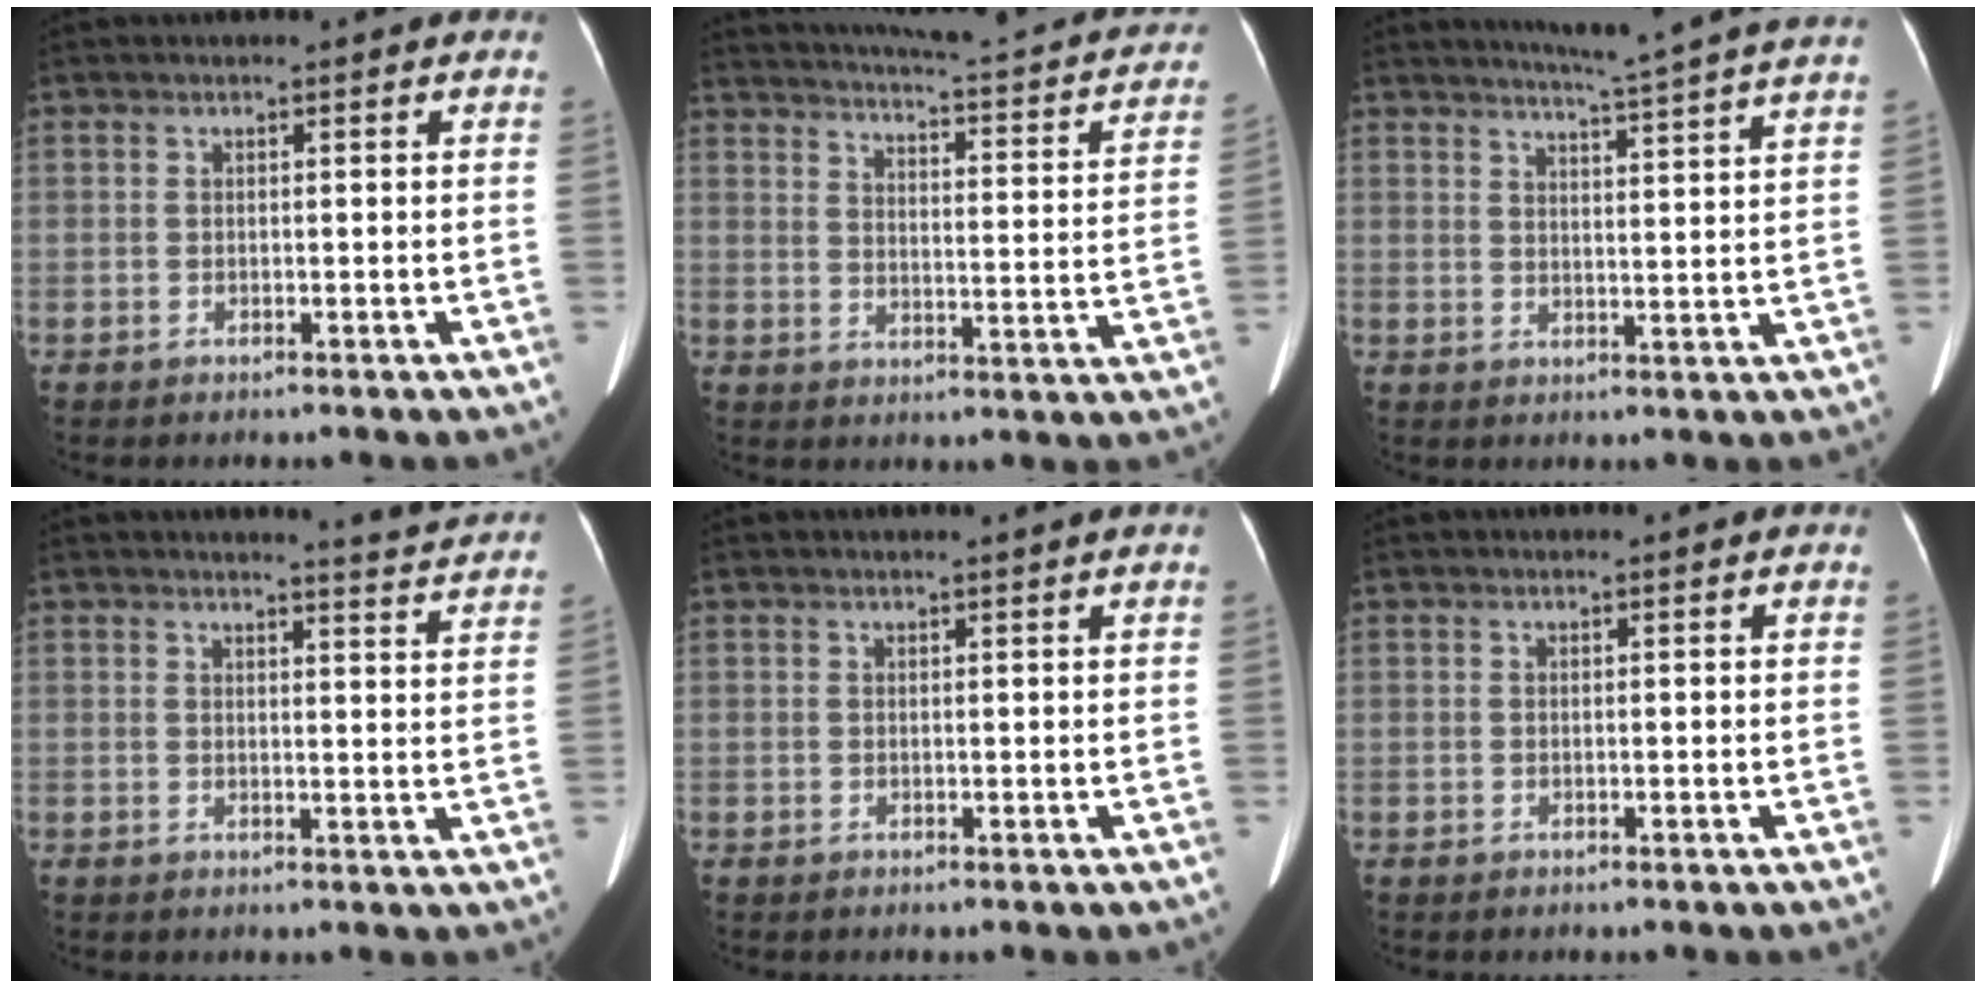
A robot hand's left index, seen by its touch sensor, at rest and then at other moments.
{"total": 23.5, "force": [20.2, 4.3, 11.3], "torque": [-0.160, -0.025, 0.233]}
{"total": 14.0, "force": [12.7, -1.8, 5.6], "torque": [-0.090, -0.037, 0.148]}
{"total": 5.4, "force": [5.2, -1.0, 0.4], "torque": [-0.020, -0.024, 0.053]}
{"total": 1.2, "force": [1.0, -0.4, 0.5], "torque": [-0.015, -0.002, 0.020]}
{"total": 0.0}